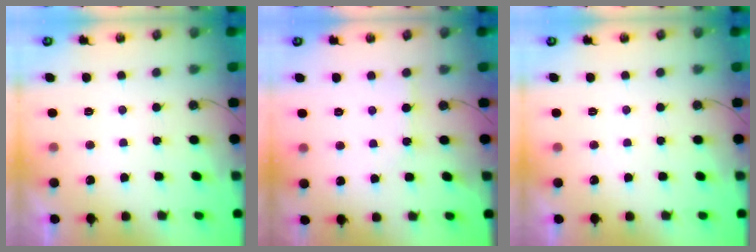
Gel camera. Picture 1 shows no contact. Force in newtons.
{"total": 3.4, "press": 3.4, "slide": 0.4}
{"total": 0.0}